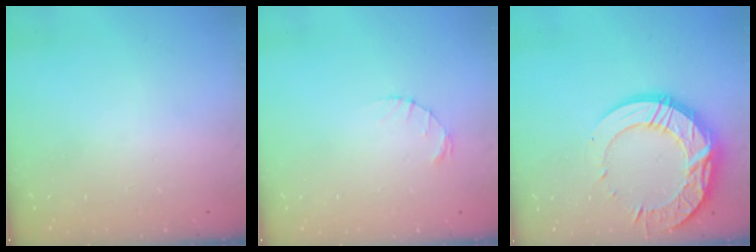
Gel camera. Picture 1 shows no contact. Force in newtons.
{"total": 1.2, "press": 1.1, "slide": 0.2}
{"total": 18.7, "press": 18.7, "slide": 1.4}